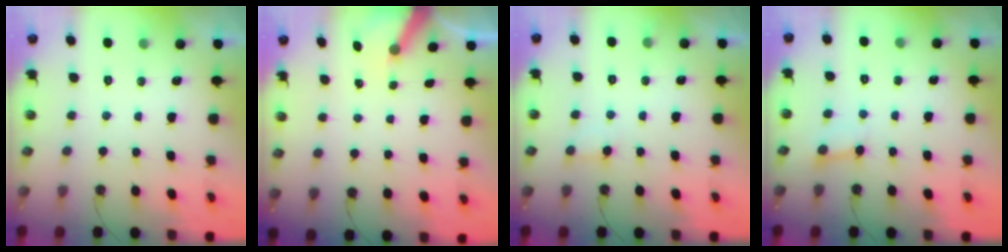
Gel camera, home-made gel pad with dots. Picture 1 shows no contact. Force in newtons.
{"total": 5.0, "press": 4.9, "slide": 0.4}
{"total": 5.5, "press": 5.5, "slide": 0.5}
{"total": 2.6, "press": 2.6, "slide": 0.2}